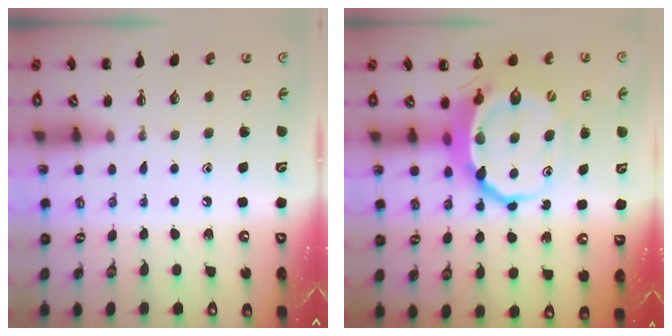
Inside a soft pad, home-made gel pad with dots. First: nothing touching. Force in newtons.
{"total": 9.9, "press": 9.6, "slide": 2.3}